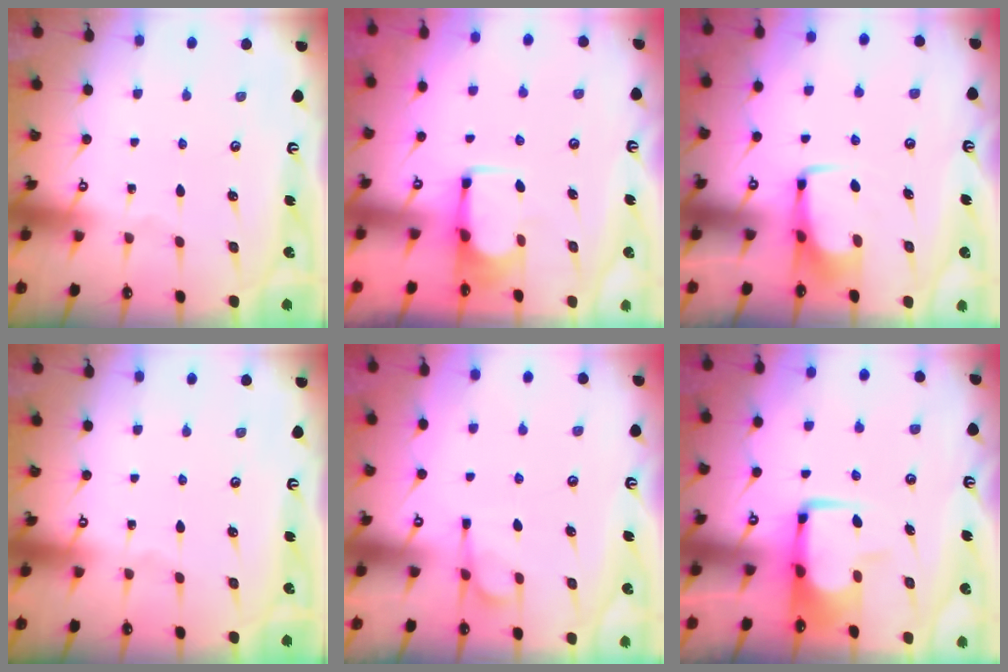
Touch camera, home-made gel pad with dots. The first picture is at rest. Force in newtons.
{"total": 1.8, "press": 1.7, "slide": 0.6}
{"total": 3.8, "press": 3.8, "slide": 0.3}
{"total": 0.0}
{"total": 1.1, "press": 0.0, "slide": 1.1}
{"total": 6.8, "press": 6.6, "slide": 1.3}